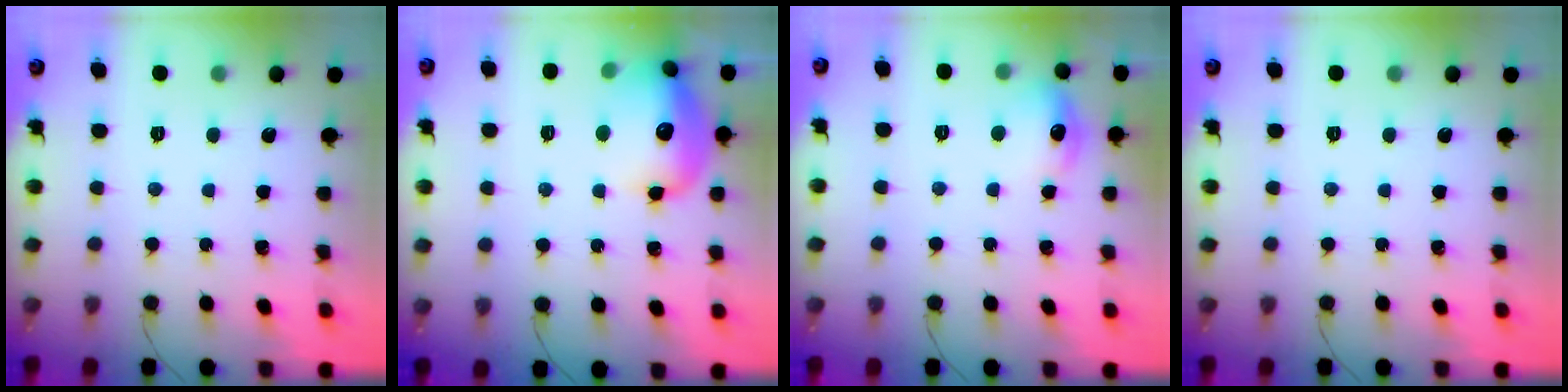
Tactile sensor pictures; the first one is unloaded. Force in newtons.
{"total": 16.2, "press": 16.1, "slide": 1.9}
{"total": 9.0, "press": 8.9, "slide": 1.2}
{"total": 0.0}